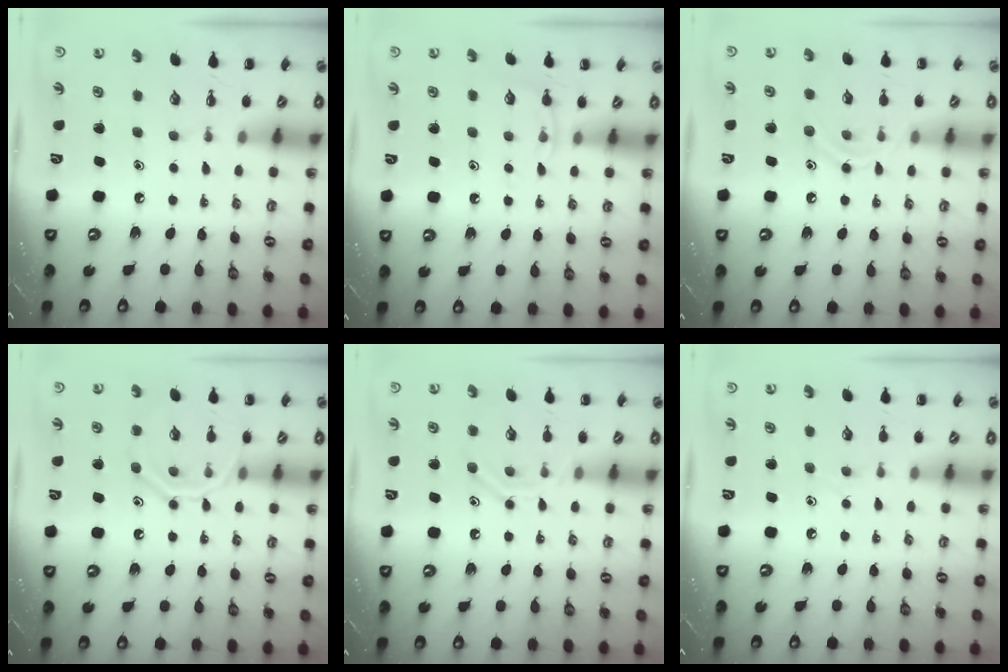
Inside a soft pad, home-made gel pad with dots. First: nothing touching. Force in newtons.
{"total": 4.9, "press": 4.6, "slide": 1.5}
{"total": 9.8, "press": 9.7, "slide": 1.3}
{"total": 12.3, "press": 12.3, "slide": 1.1}
{"total": 10.5, "press": 10.4, "slide": 1.2}
{"total": 3.9, "press": 3.8, "slide": 1.1}